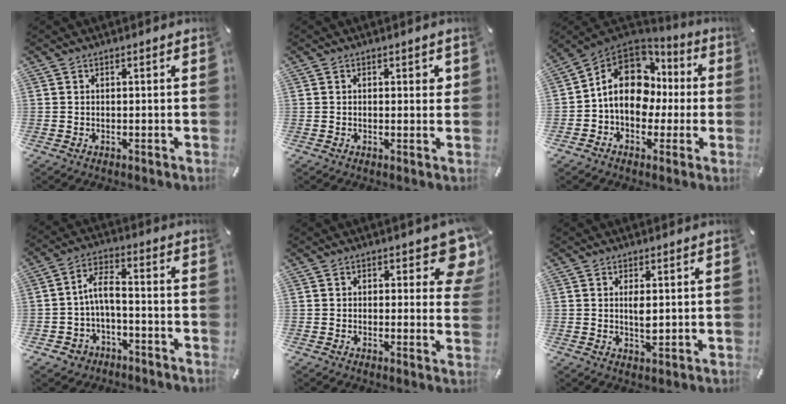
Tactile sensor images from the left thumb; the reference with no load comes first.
{"total": 1.7, "force": [0.4, 0.8, 1.4], "torque": [-0.013, -0.003, 0.003]}
{"total": 14.8, "force": [1.0, 11.8, 8.9], "torque": [-0.172, 0.010, 0.024]}
{"total": 6.7, "force": [-1.8, 4.2, 4.8], "torque": [-0.099, 0.013, -0.036]}
{"total": 8.1, "force": [4.1, 3.9, 5.8], "torque": [-0.052, -0.023, 0.065]}
{"total": 3.4, "force": [0.6, 1.3, 3.1], "torque": [-0.056, -0.002, 0.009]}